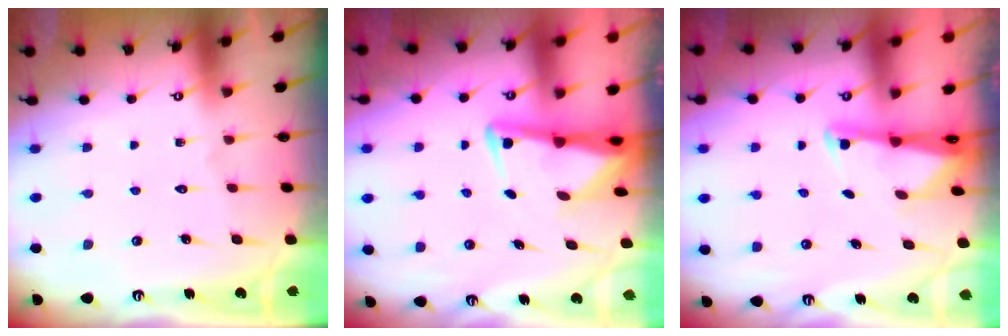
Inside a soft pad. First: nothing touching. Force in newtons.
{"total": 4.9, "press": 4.8, "slide": 1.2}
{"total": 1.8, "press": 1.7, "slide": 0.4}